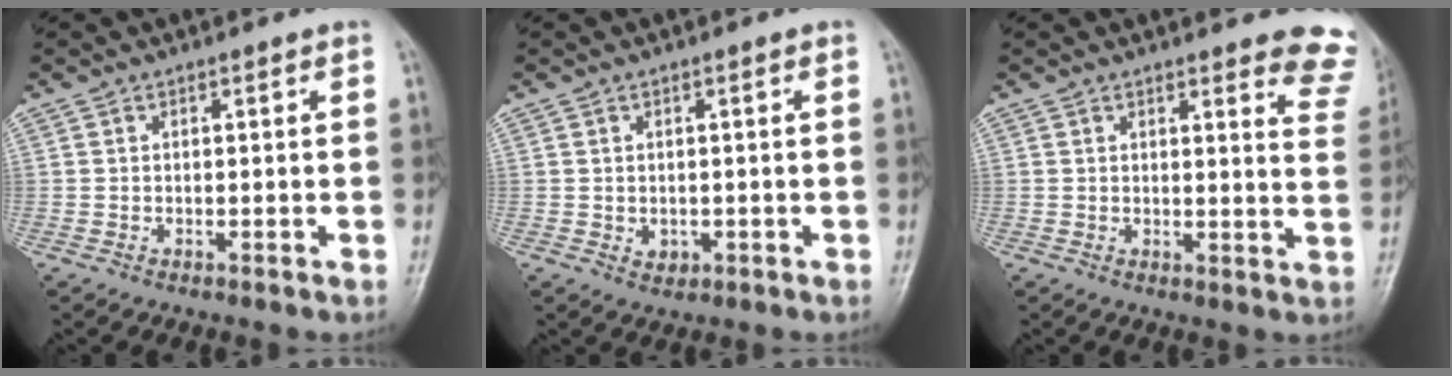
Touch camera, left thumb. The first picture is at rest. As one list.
[{"total": 1.8, "force": [-0.3, 1.5, 1.0], "torque": [-0.009, -0.001, 0.003]}, {"total": 10.1, "force": [8.8, 2.6, 4.3], "torque": [-0.005, -0.046, 0.069]}]